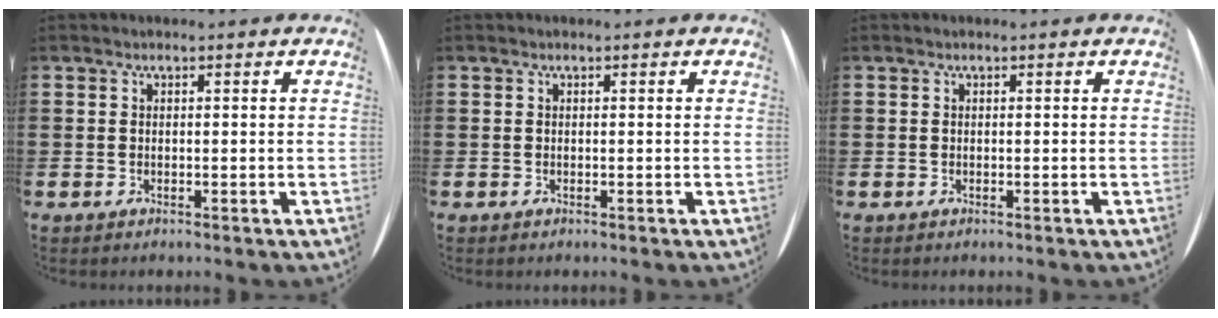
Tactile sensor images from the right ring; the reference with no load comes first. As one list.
[{"total": 0.0}, {"total": 0.0}]